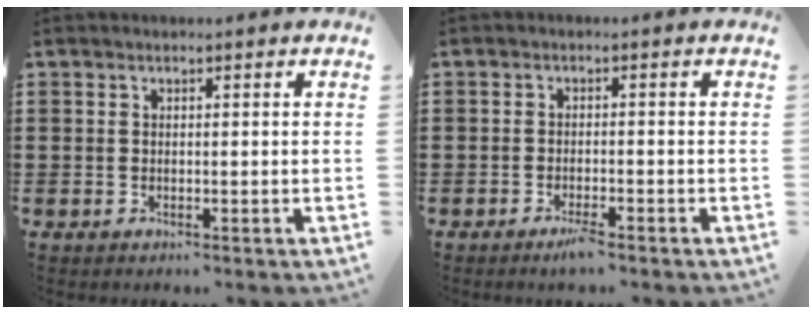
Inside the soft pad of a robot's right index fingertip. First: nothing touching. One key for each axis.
{"total": 1.9, "fx": -1.4, "fy": 0.1, "fz": 1.3, "tx": -0.022, "ty": -0.003, "tz": -0.025}